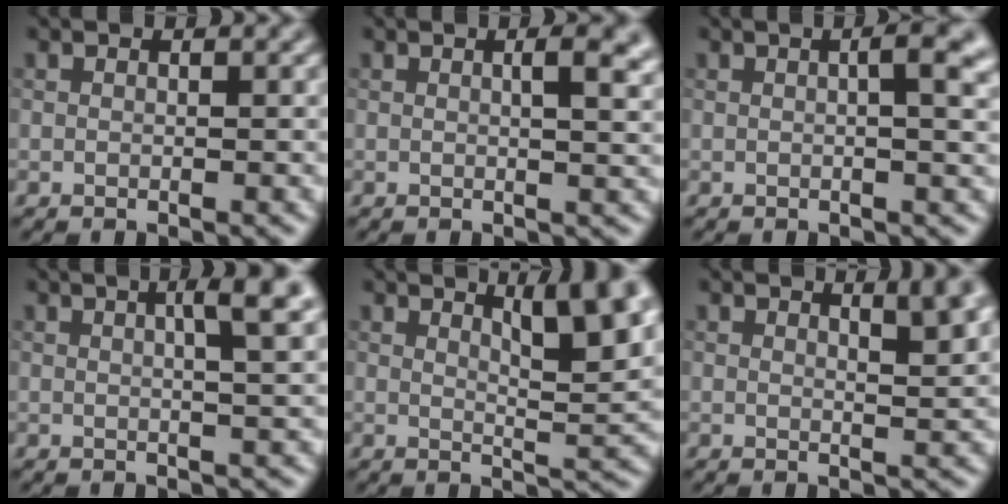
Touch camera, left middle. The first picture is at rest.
{"total": 3.9, "force": [1.1, 1.3, 3.5], "torque": [-0.033, 0.009, 0.012]}
{"total": 4.3, "force": [0.7, 1.4, 4.0], "torque": [-0.041, 0.016, 0.005]}
{"total": 4.4, "force": [1.5, 0.9, 4.1], "torque": [-0.049, 0.013, 0.016]}
{"total": 6.2, "force": [3.3, 1.5, 5.0], "torque": [-0.060, 0.002, 0.052]}
{"total": 4.1, "force": [2.3, 1.3, 3.2], "torque": [-0.020, 0.007, 0.025]}